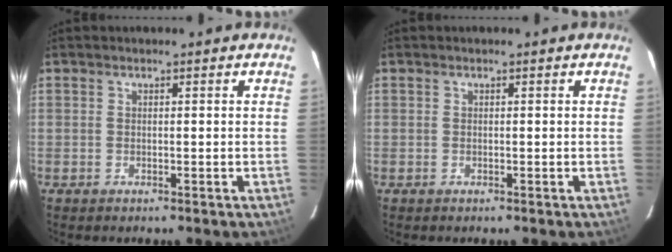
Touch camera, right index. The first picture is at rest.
{"total": 0.0}